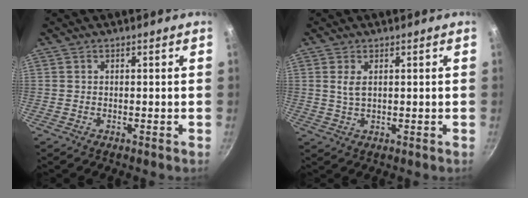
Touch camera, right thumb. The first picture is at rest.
{"total": 2.8, "force": [0.8, 1.4, 2.2], "torque": [-0.041, -0.007, 0.018]}